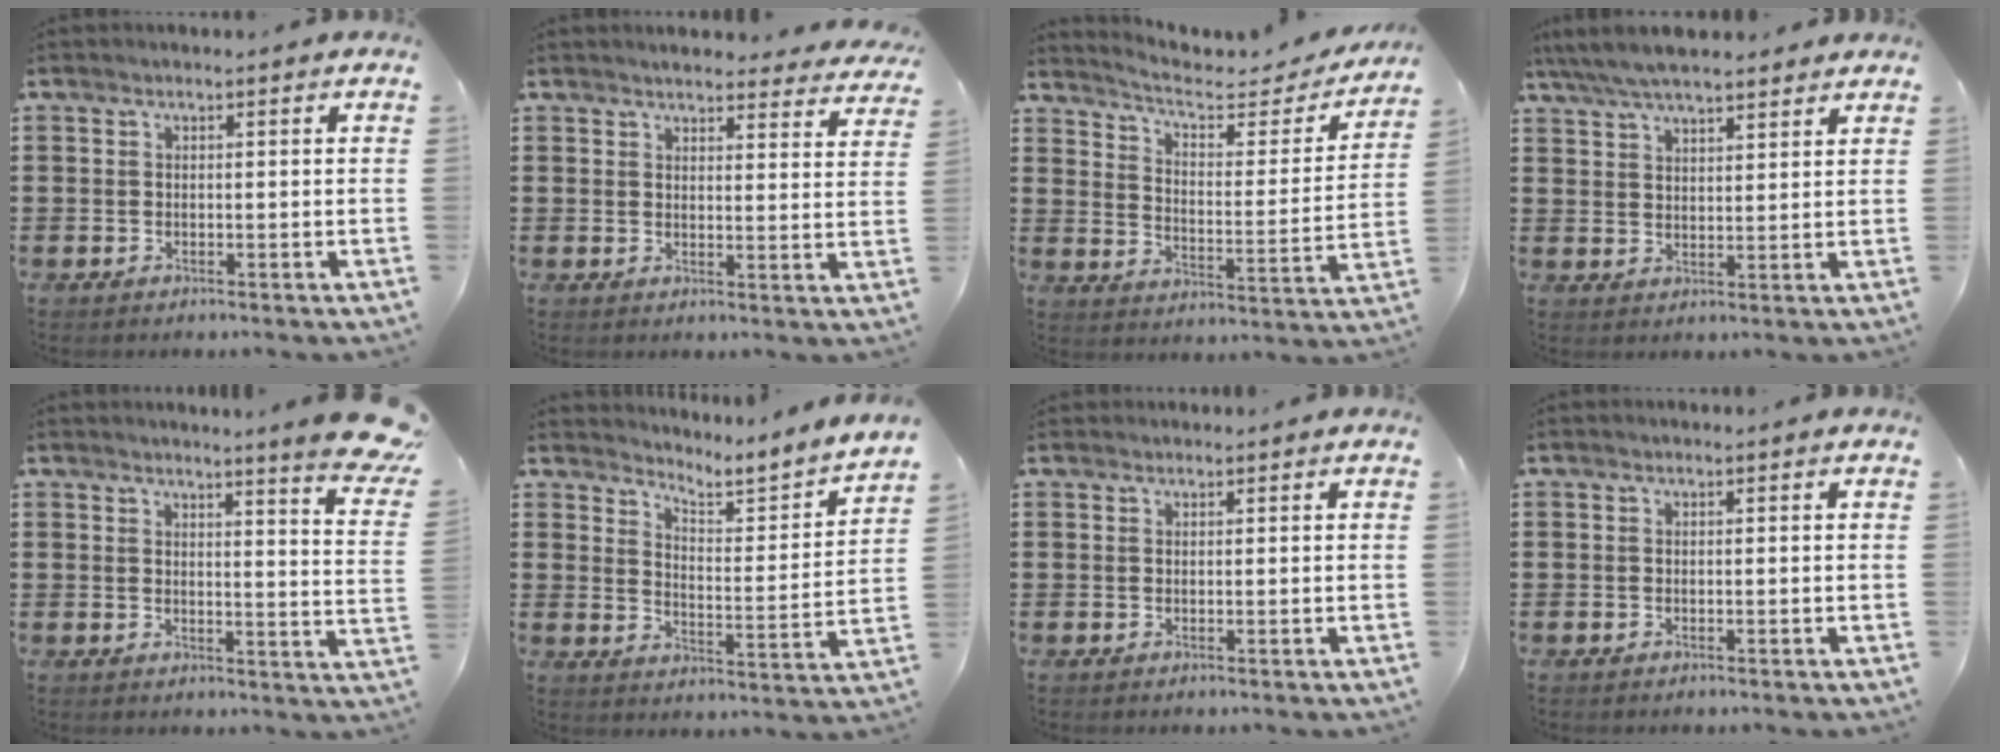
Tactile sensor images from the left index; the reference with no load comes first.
{"total": 3.3, "force": [3.2, 0.1, 0.5], "torque": [-0.014, -0.018, 0.056]}
{"total": 4.7, "force": [3.7, 1.3, 2.7], "torque": [-0.065, -0.028, 0.052]}
{"total": 5.8, "force": [5.2, 1.2, 2.4], "torque": [-0.062, -0.009, 0.095]}
{"total": 6.4, "force": [5.3, -1.1, 3.4], "torque": [-0.060, -0.039, 0.086]}
{"total": 2.1, "force": [1.9, -0.3, 0.8], "torque": [-0.028, -0.034, 0.014]}
{"total": 0.7, "force": [0.7, 0.2, 0.0], "torque": [-0.002, -0.001, 0.014]}
{"total": 0.0}